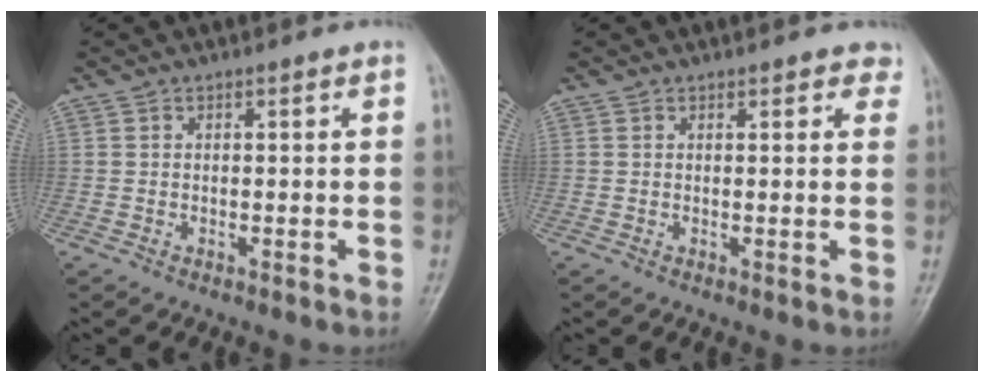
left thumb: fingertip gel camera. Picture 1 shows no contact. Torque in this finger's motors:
{"motor_torque": [-0.17, 0.07, 0.00, 0.18, 0.03]}